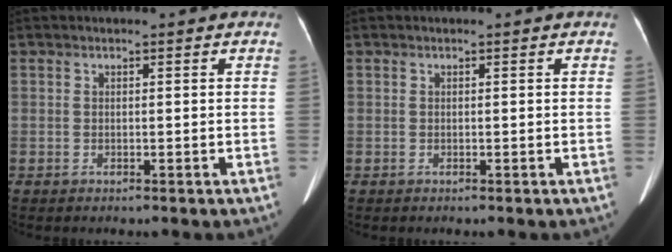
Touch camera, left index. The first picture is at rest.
{"total": 0.0}